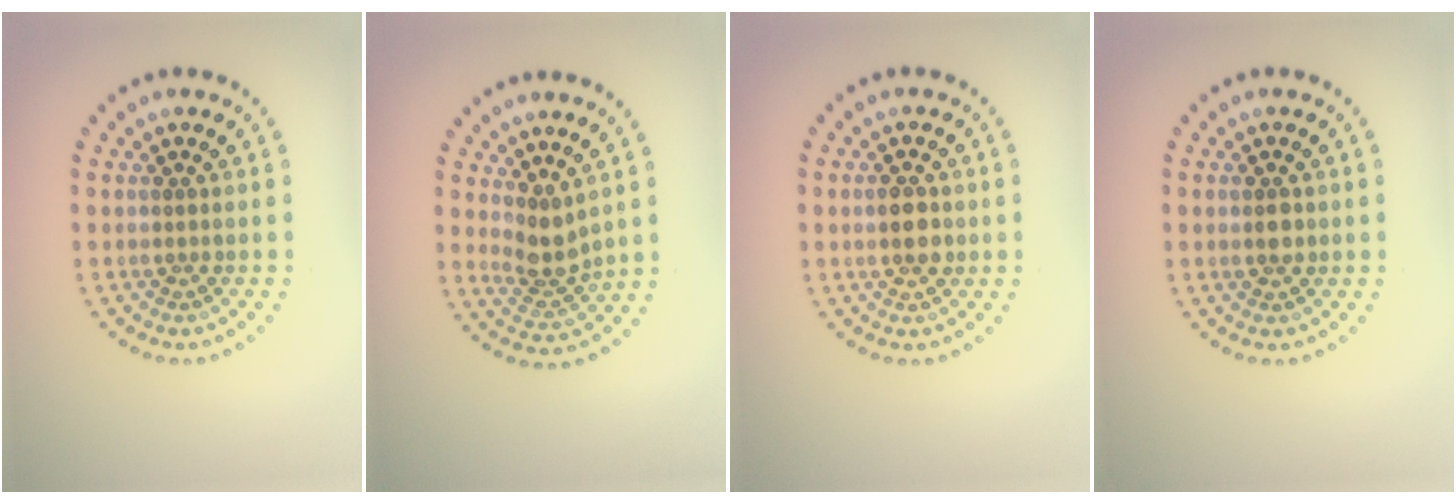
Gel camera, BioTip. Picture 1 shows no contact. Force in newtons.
{"total": 2.7, "press": 2.0, "slide": 1.8}
{"total": 2.8, "press": 2.8, "slide": 0.0}
{"total": 1.3, "press": 1.3, "slide": 0.2}